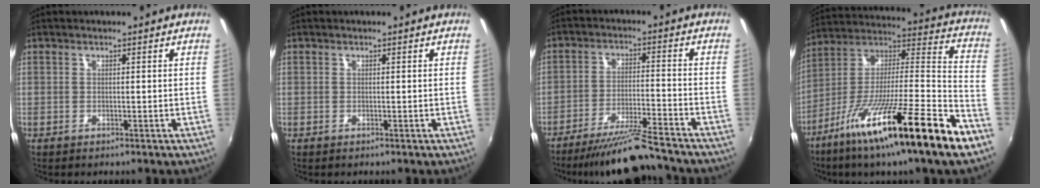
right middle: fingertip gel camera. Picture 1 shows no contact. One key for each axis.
{"total": 0.0}
{"total": 11.7, "fx": -10.6, "fy": 0.1, "fz": 4.8, "tx": -0.105, "ty": -0.012, "tz": -0.177}
{"total": 24.8, "fx": -14.7, "fy": 0.7, "fz": 19.9, "tx": -0.295, "ty": -0.027, "tz": -0.250}